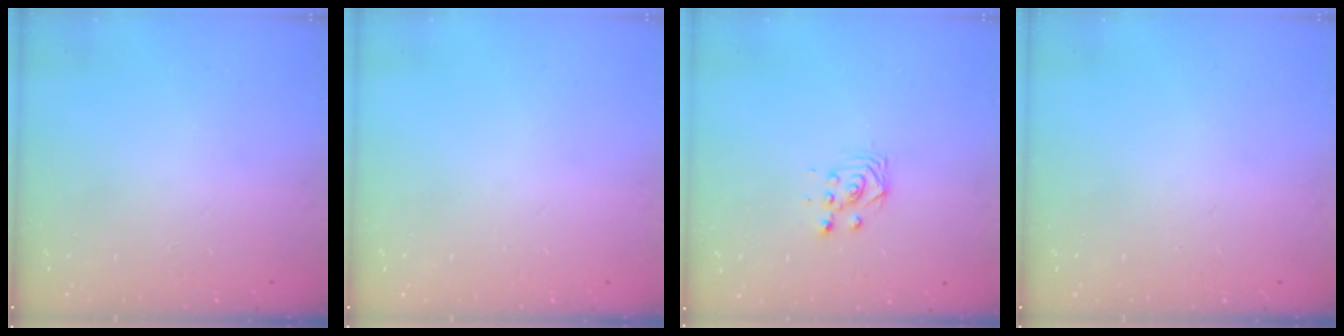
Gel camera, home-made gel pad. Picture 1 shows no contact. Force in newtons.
{"total": 0.0}
{"total": 2.9, "press": 2.9, "slide": 0.4}
{"total": 0.0}